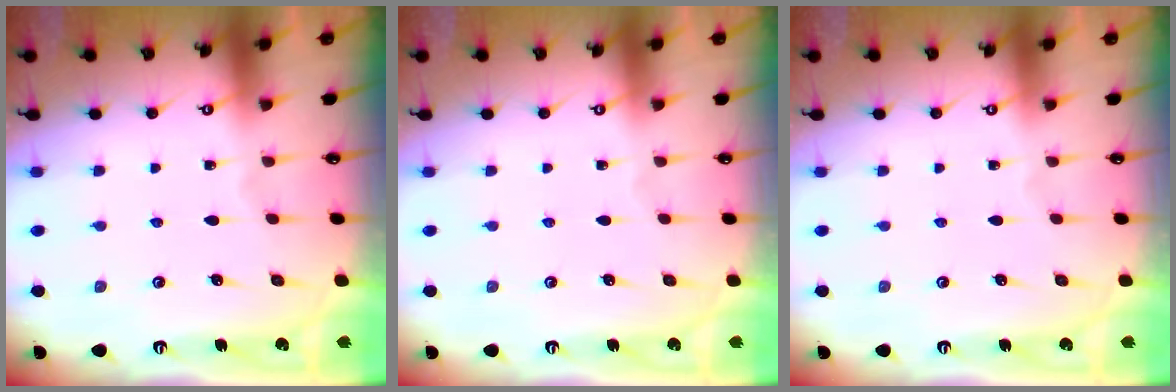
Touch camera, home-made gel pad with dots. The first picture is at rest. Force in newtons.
{"total": 0.0}
{"total": 0.0}